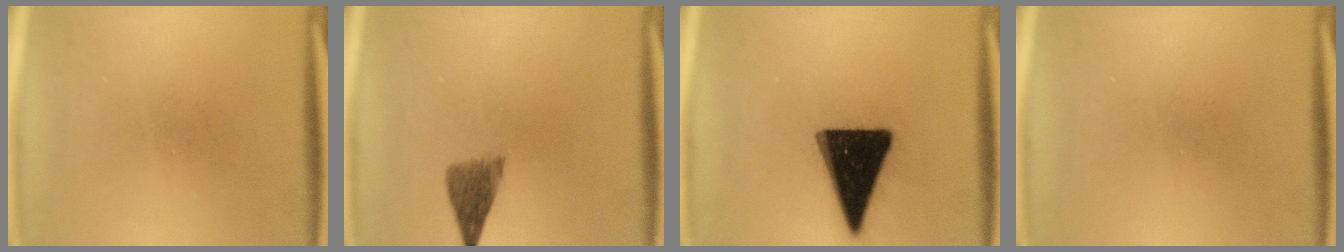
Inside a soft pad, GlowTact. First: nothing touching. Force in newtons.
{"total": 4.1}
{"total": 19.2}
{"total": 0.0}